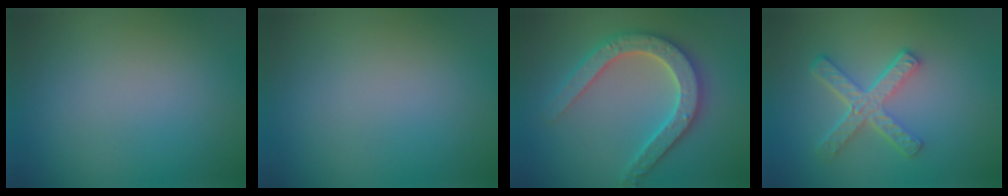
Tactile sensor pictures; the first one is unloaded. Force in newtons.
{"total": 0.0}
{"total": 5.3, "press": 5.2, "slide": 0.9}
{"total": 4.5, "press": 3.3, "slide": 3.1}